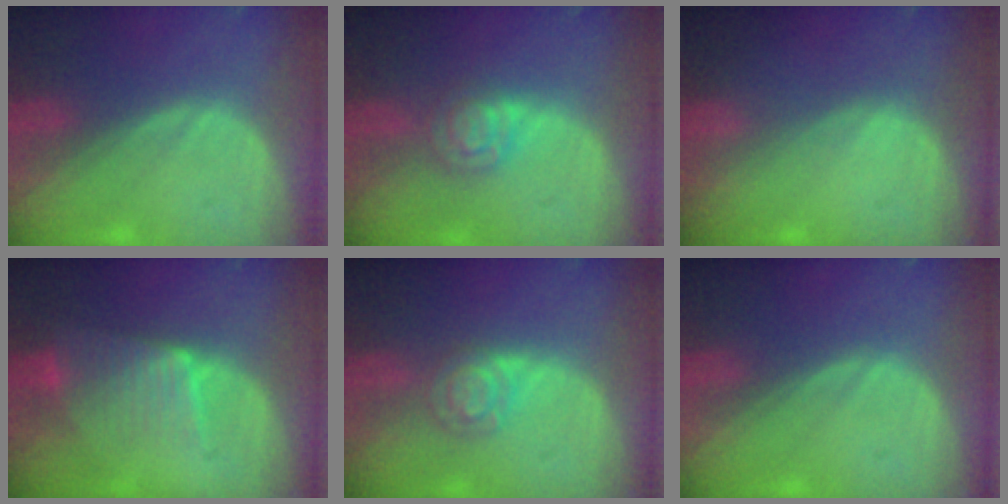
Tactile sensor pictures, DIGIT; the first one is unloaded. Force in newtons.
{"total": 4.8, "press": 4.1, "slide": 2.4}
{"total": 0.0}
{"total": 6.7, "press": 6.2, "slide": 2.4}
{"total": 4.1, "press": 4.1, "slide": 0.1}
{"total": 0.0}